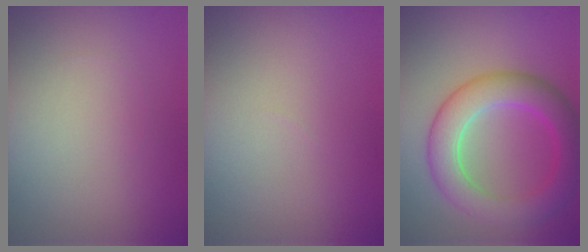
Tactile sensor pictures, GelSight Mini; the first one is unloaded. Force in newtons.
{"total": 0.0}
{"total": 6.3, "press": 6.3, "slide": 0.1}